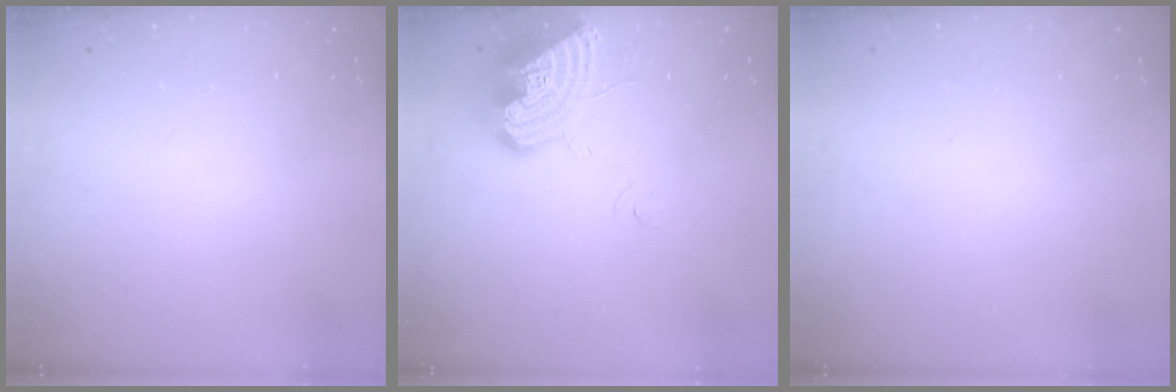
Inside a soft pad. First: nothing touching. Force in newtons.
{"total": 15.5, "press": 15.4, "slide": 2.1}
{"total": 0.0}